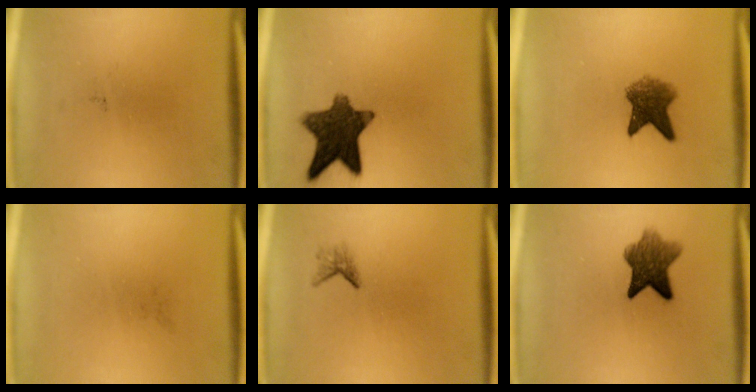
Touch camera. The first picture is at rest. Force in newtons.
{"total": 11.5}
{"total": 5.8}
{"total": 0.0}
{"total": 1.2}
{"total": 7.1}